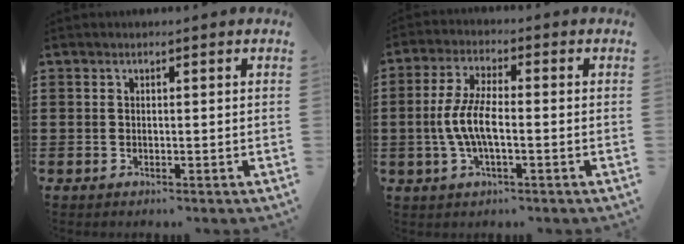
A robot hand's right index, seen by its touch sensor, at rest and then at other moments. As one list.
[{"total": 6.4, "force": [-1.4, 2.2, 5.9], "torque": [-0.137, -0.007, -0.035]}]